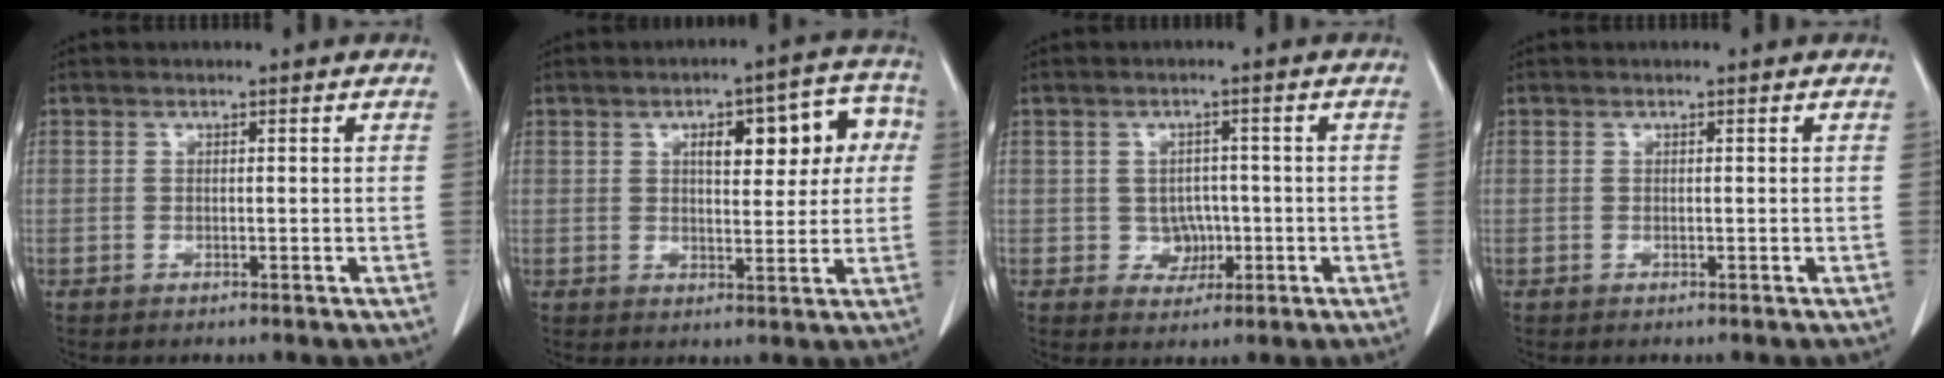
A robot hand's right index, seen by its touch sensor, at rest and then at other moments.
{"total": 10.6, "force": [2.9, 4.3, 9.3], "torque": [-0.109, 0.037, 0.037]}
{"total": 3.4, "force": [-0.6, 3.1, 1.3], "torque": [-0.009, 0.006, 0.000]}
{"total": 0.0}